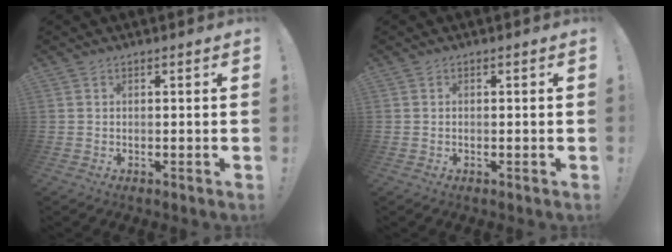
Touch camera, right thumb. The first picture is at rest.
{"total": 0.0}